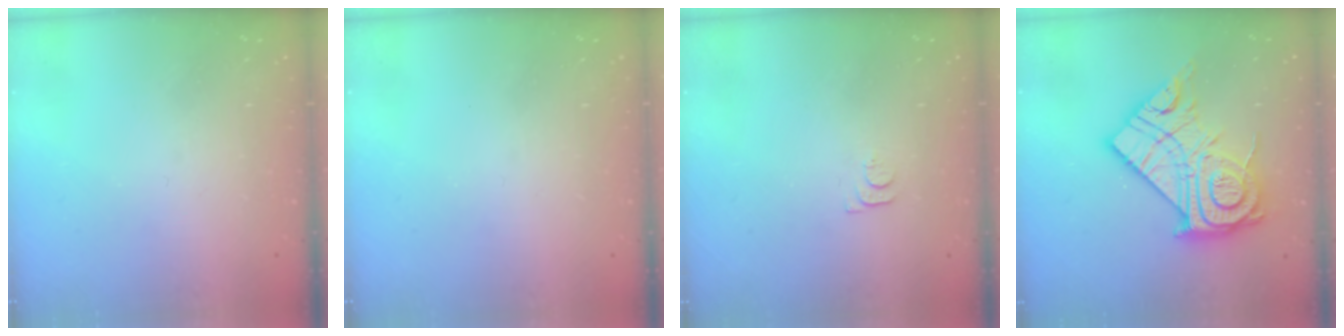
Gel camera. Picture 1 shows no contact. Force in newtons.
{"total": 0.0}
{"total": 4.0, "press": 4.0, "slide": 0.5}
{"total": 24.5, "press": 24.4, "slide": 2.2}